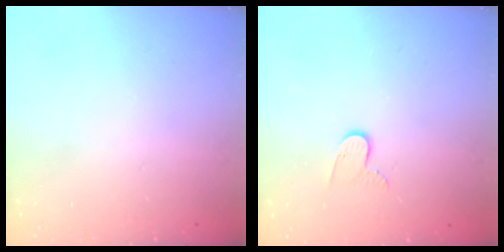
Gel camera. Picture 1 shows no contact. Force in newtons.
{"total": 6.4, "press": 6.3, "slide": 0.6}